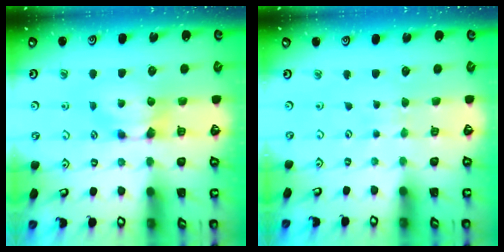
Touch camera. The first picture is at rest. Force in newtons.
{"total": 4.1, "press": 4.1, "slide": 0.1}